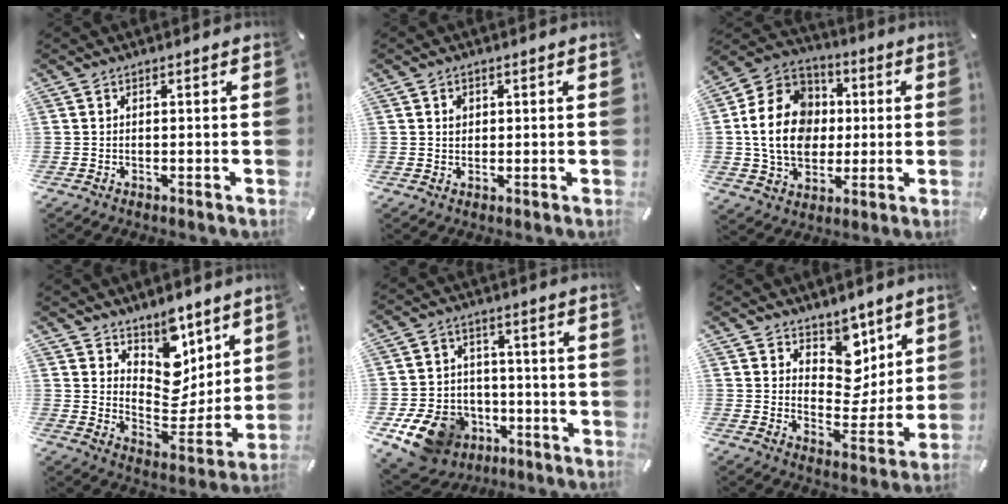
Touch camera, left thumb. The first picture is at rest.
{"total": 1.7, "force": [0.5, 1.6, 0.5], "torque": [0.003, -0.003, 0.003]}
{"total": 17.7, "force": [0.5, 14.8, 9.7], "torque": [-0.202, 0.019, 0.012]}
{"total": 10.1, "force": [6.7, 7.3, 2.2], "torque": [-0.016, -0.089, 0.125]}
{"total": 13.0, "force": [-6.2, 10.2, 5.1], "torque": [-0.093, 0.039, -0.101]}
{"total": 10.9, "force": [6.1, 7.9, 4.4], "torque": [-0.050, -0.061, 0.112]}